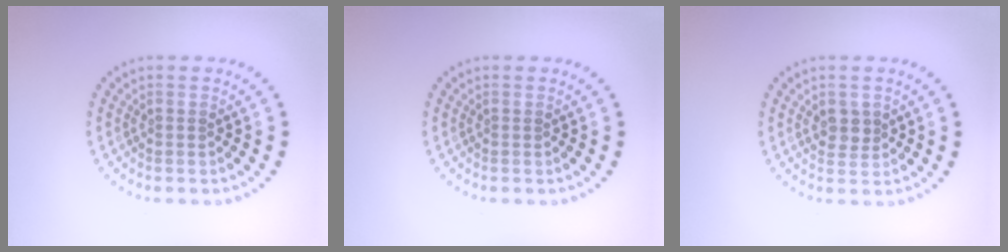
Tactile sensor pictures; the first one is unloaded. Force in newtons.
{"total": 0.0}
{"total": 1.8, "press": 1.8, "slide": 0.4}